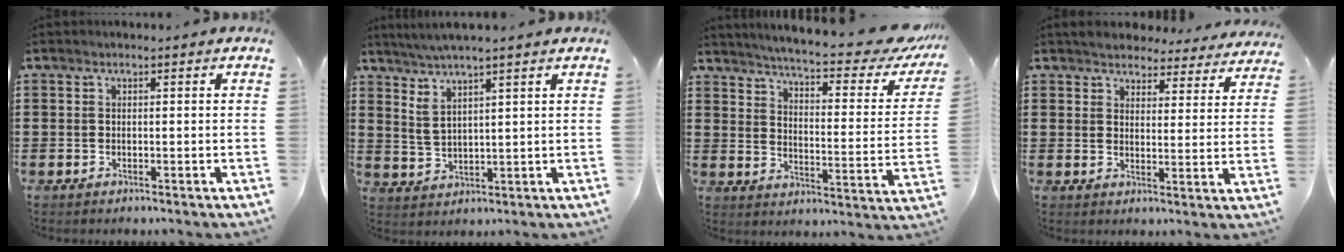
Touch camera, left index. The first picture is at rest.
{"total": 3.9, "force": [2.9, 0.3, 2.6], "torque": [-0.058, -0.006, 0.049]}
{"total": 5.9, "force": [5.2, -0.3, 2.8], "torque": [-0.069, -0.043, 0.082]}
{"total": 4.0, "force": [3.9, 0.3, -0.1], "torque": [-0.019, -0.022, 0.068]}